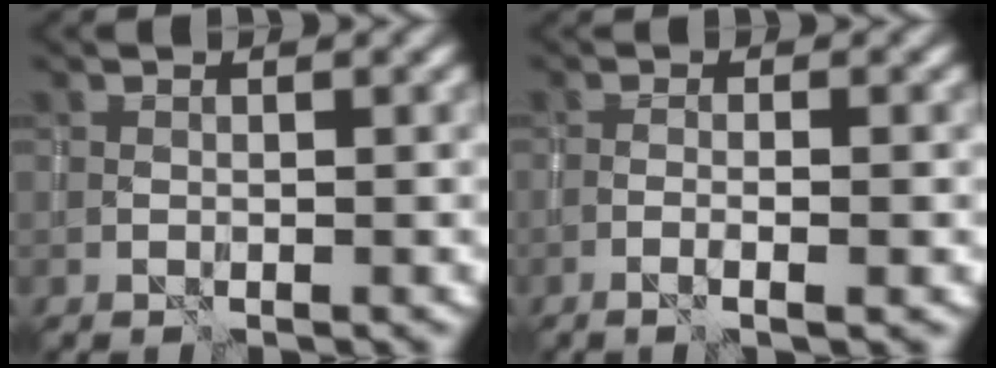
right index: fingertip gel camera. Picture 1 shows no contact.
{"total": 1.8, "force": [-0.8, 0.0, 1.7], "torque": [-0.028, 0.006, -0.017]}